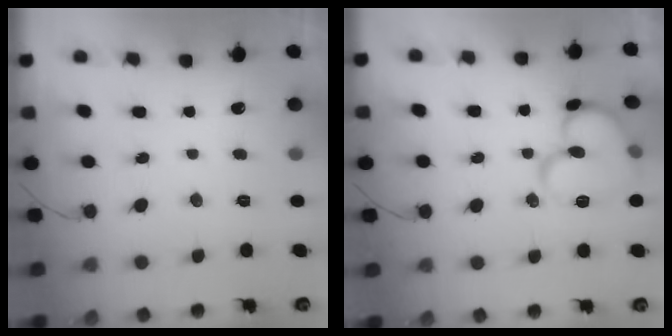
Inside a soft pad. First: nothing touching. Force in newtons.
{"total": 14.2, "press": 14.2, "slide": 0.7}